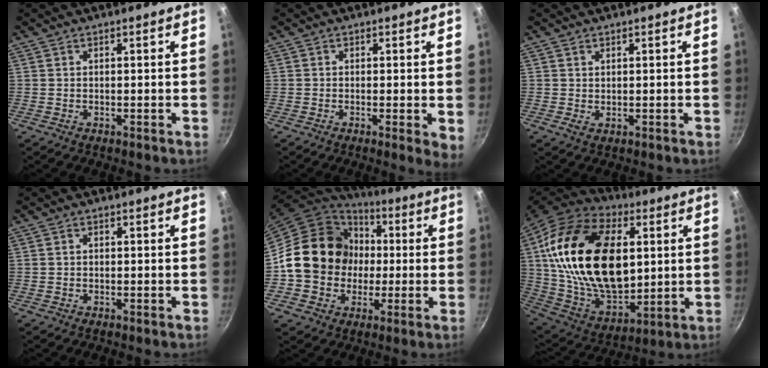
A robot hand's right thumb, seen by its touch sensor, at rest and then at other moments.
{"total": 3.2, "force": [-0.2, 0.8, 3.1], "torque": [-0.038, -0.009, -0.007]}
{"total": 1.1, "force": [0.6, 0.7, 0.5], "torque": [-0.005, -0.008, 0.008]}
{"total": 0.7, "force": [-0.1, 0.6, 0.3], "torque": [-0.006, 0.004, -0.002]}
{"total": 17.8, "force": [0.4, 15.7, 8.5], "torque": [-0.113, 0.027, 0.005]}
{"total": 32.5, "force": [6.3, 19.3, 25.3], "torque": [-0.445, -0.017, 0.108]}